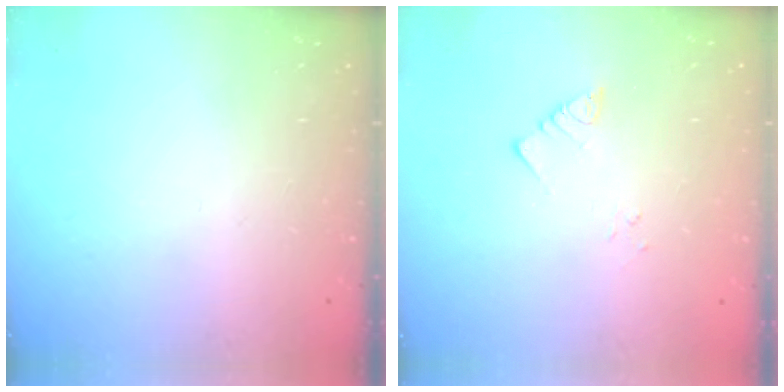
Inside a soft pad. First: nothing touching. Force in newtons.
{"total": 2.8, "press": 2.8, "slide": 0.2}